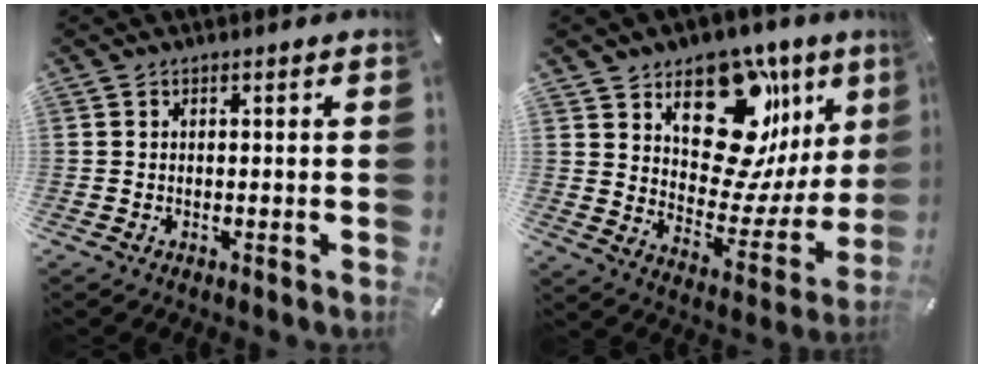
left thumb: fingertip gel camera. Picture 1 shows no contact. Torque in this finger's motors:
{"motor_torque": [2.52, 2.49, 1.42, -1.35, 0.38]}